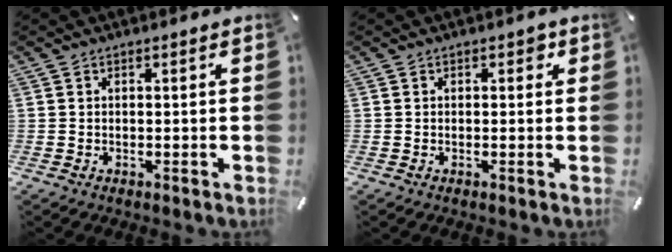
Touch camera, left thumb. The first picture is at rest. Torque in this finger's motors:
{"motor_torque": [0.05, 0.20, 0.02, -0.40, 0.03]}